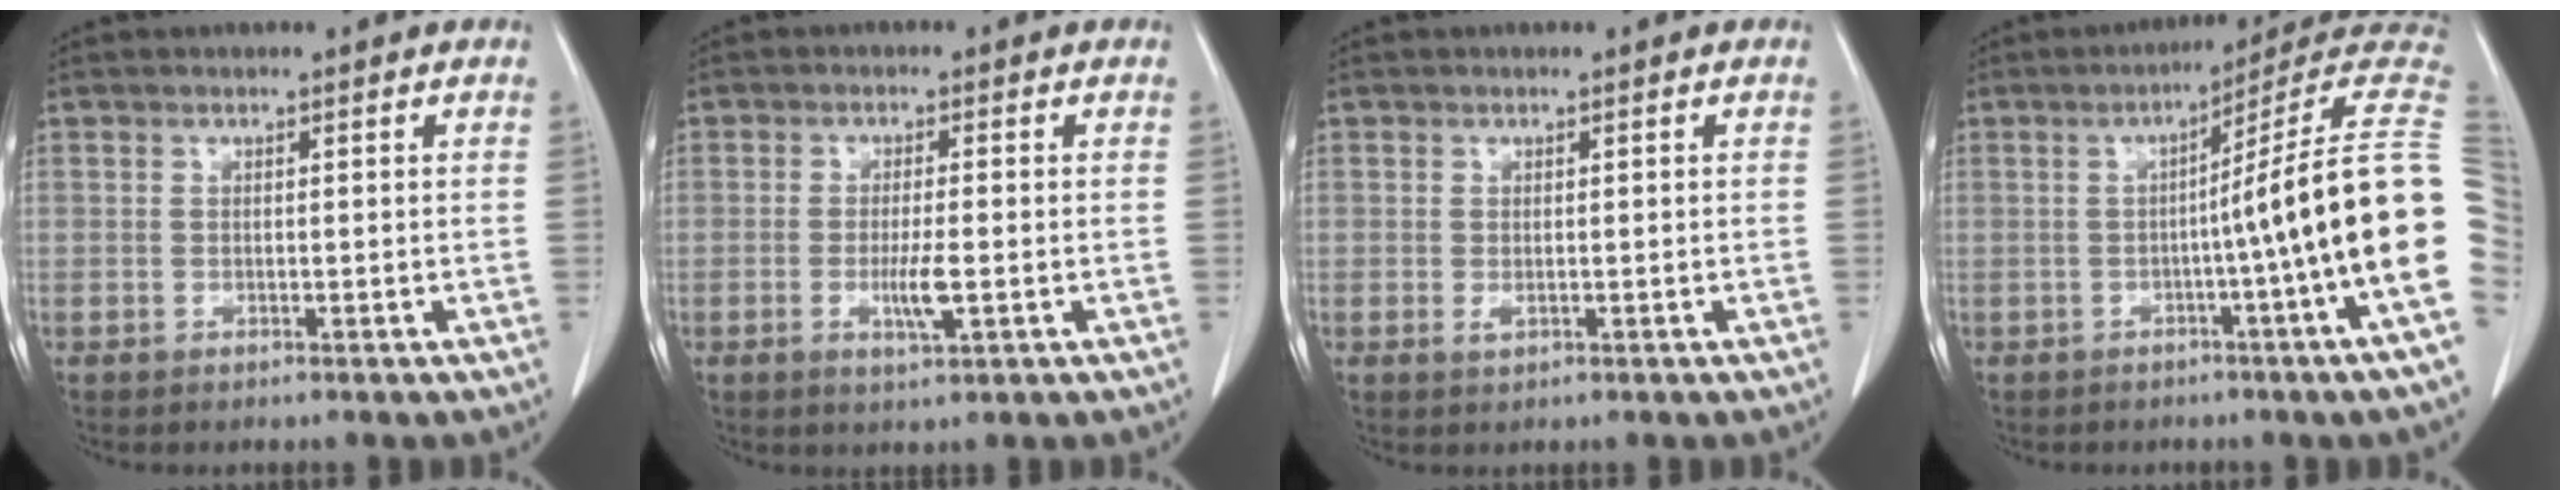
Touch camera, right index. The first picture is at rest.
{"total": 4.2, "force": [-1.0, 0.4, 4.0], "torque": [-0.075, -0.005, -0.015]}
{"total": 0.8, "force": [-0.1, 0.4, 0.7], "torque": [-0.010, -0.003, 0.001]}
{"total": 17.8, "force": [-1.3, -2.6, 17.5], "torque": [-0.170, 0.023, -0.030]}